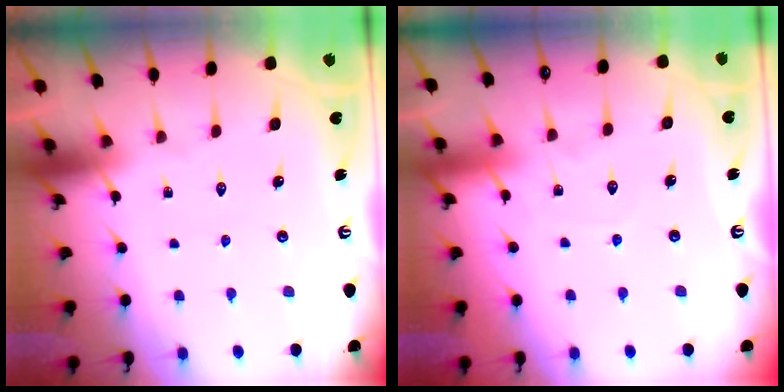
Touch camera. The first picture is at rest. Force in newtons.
{"total": 4.7, "press": 4.7, "slide": 0.7}